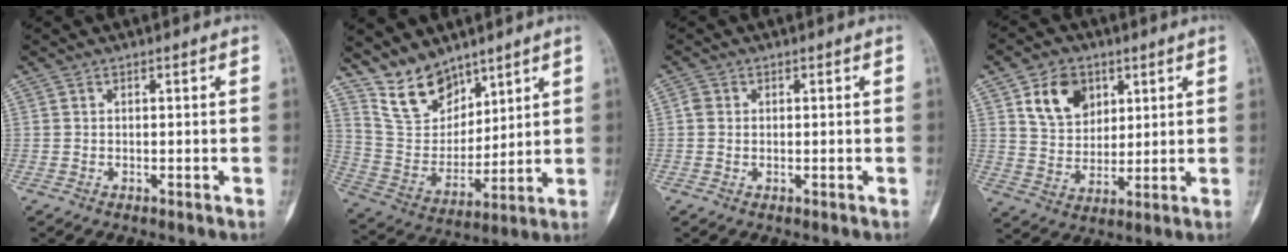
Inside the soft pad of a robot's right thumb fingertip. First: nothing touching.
{"total": 11.8, "force": [9.3, 6.3, 3.7], "torque": [-0.041, -0.062, 0.196]}
{"total": 1.6, "force": [0.4, 1.3, 0.8], "torque": [-0.011, 0.000, 0.005]}
{"total": 10.6, "force": [4.8, 7.7, 5.5], "torque": [-0.062, -0.022, 0.091]}